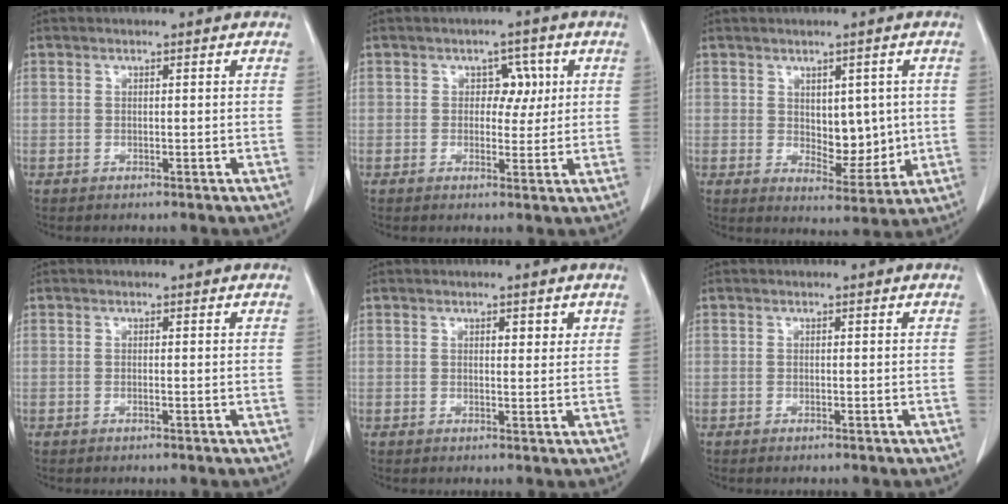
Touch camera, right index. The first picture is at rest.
{"total": 3.9, "force": [0.9, 2.8, 2.5], "torque": [-0.025, 0.011, 0.015]}
{"total": 6.7, "force": [0.6, 3.6, 5.6], "torque": [-0.074, -0.004, 0.025]}
{"total": 0.0}
{"total": 2.1, "force": [1.2, 0.9, 1.4], "torque": [-0.017, -0.001, 0.018]}
{"total": 0.0}